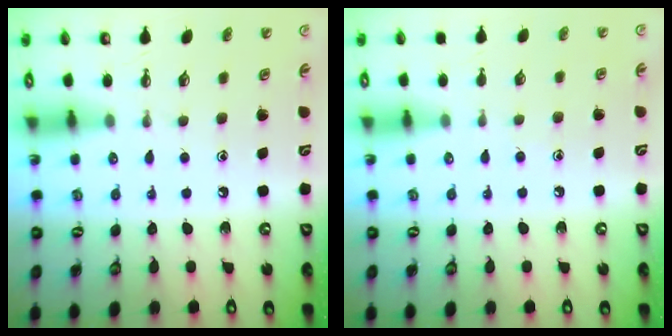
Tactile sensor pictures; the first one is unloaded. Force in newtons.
{"total": 4.1, "press": 4.1, "slide": 0.4}